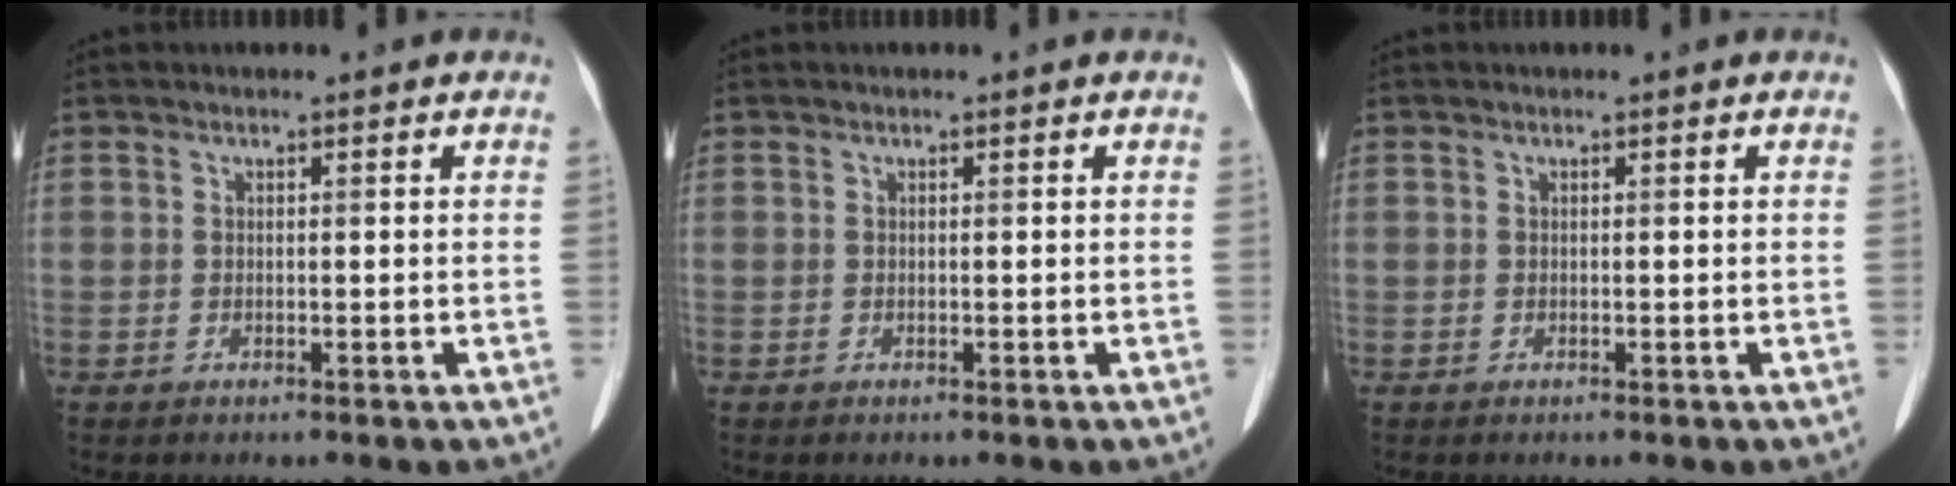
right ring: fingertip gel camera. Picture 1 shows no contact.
{"total": 0.0}
{"total": 0.0}